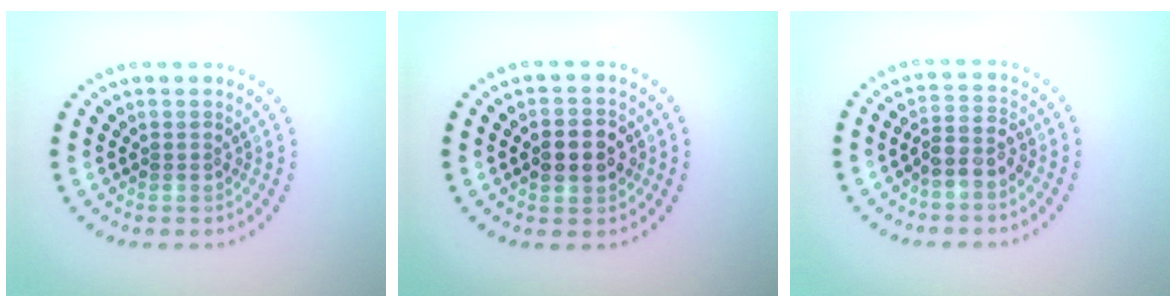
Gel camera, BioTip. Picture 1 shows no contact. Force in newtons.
{"total": 4.1, "press": 4.1, "slide": 0.3}
{"total": 2.5, "press": 2.2, "slide": 1.1}